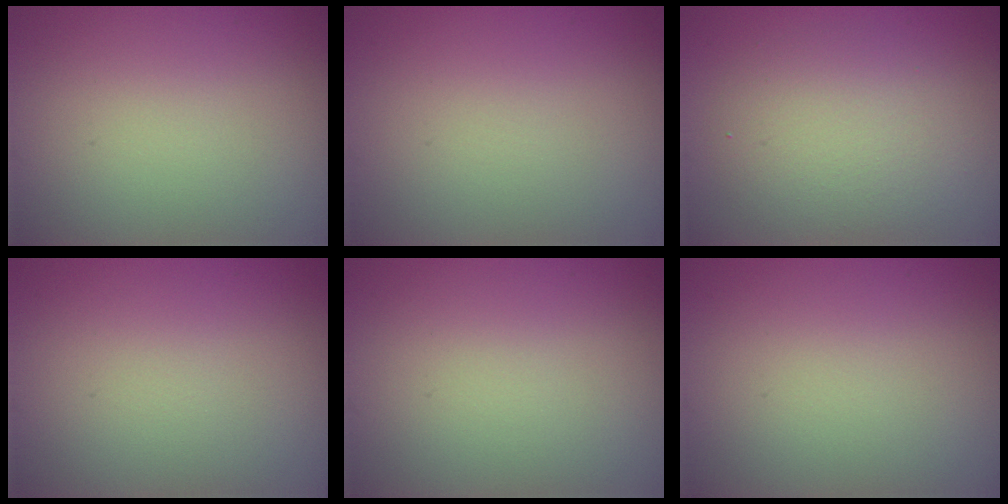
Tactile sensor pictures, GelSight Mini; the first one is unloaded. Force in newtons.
{"total": 0.0}
{"total": 4.5, "press": 4.5, "slide": 0.1}
{"total": 0.0}
{"total": 0.0}
{"total": 0.0}